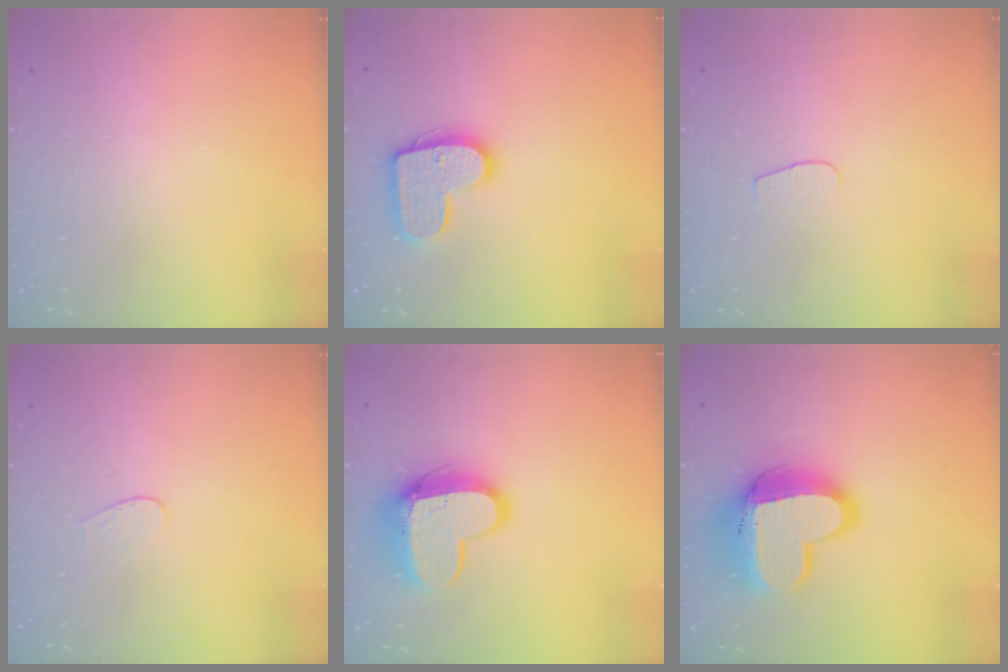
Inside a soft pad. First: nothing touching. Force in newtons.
{"total": 13.5, "press": 13.5, "slide": 0.6}
{"total": 3.5, "press": 3.5, "slide": 0.3}
{"total": 3.5, "press": 3.5, "slide": 0.3}
{"total": 13.2, "press": 13.2, "slide": 1.2}
{"total": 16.3, "press": 16.2, "slide": 1.4}